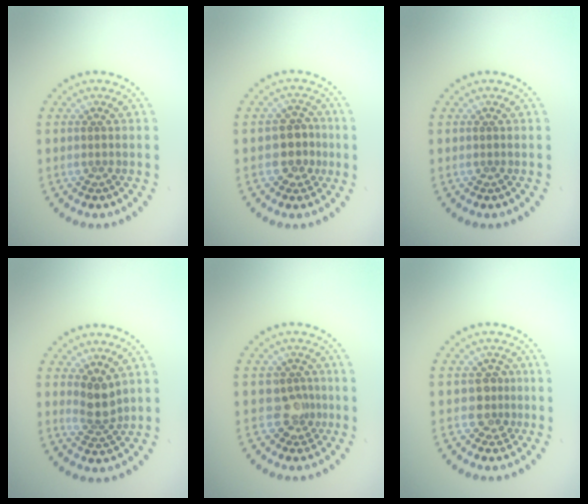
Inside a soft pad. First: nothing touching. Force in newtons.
{"total": 2.7, "press": 2.5, "slide": 1.0}
{"total": 0.0}
{"total": 2.5, "press": 2.0, "slide": 1.5}
{"total": 2.2, "press": 1.7, "slide": 1.4}
{"total": 2.0, "press": 1.7, "slide": 1.1}